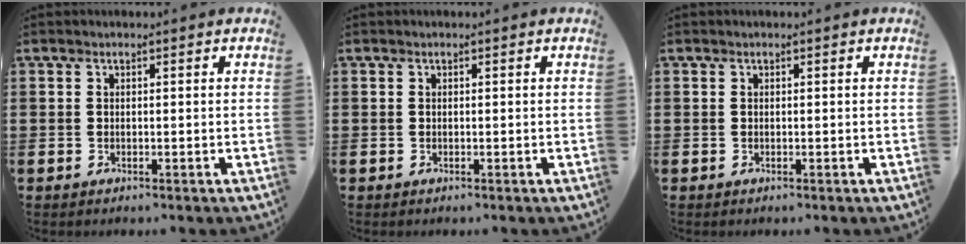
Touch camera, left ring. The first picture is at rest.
{"total": 0.0}
{"total": 0.0}